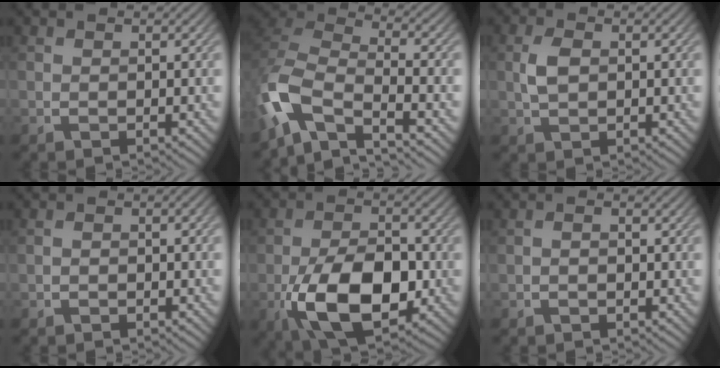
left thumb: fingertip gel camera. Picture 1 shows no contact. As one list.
[{"total": 10.9, "force": [-6.4, 4.7, 7.5], "torque": [-0.170, -0.014, -0.141]}, {"total": 2.8, "force": [0.2, 1.6, 2.3], "torque": [-0.054, 0.003, 0.004]}, {"total": 1.7, "force": [-0.6, 1.0, 1.2], "torque": [-0.020, 0.000, -0.009]}, {"total": 12.7, "force": [-4.2, 6.9, 9.9], "torque": [-0.205, -0.019, -0.078]}, {"total": 1.0, "force": [-0.5, 0.5, 0.7], "torque": [-0.012, 0.003, -0.011]}]